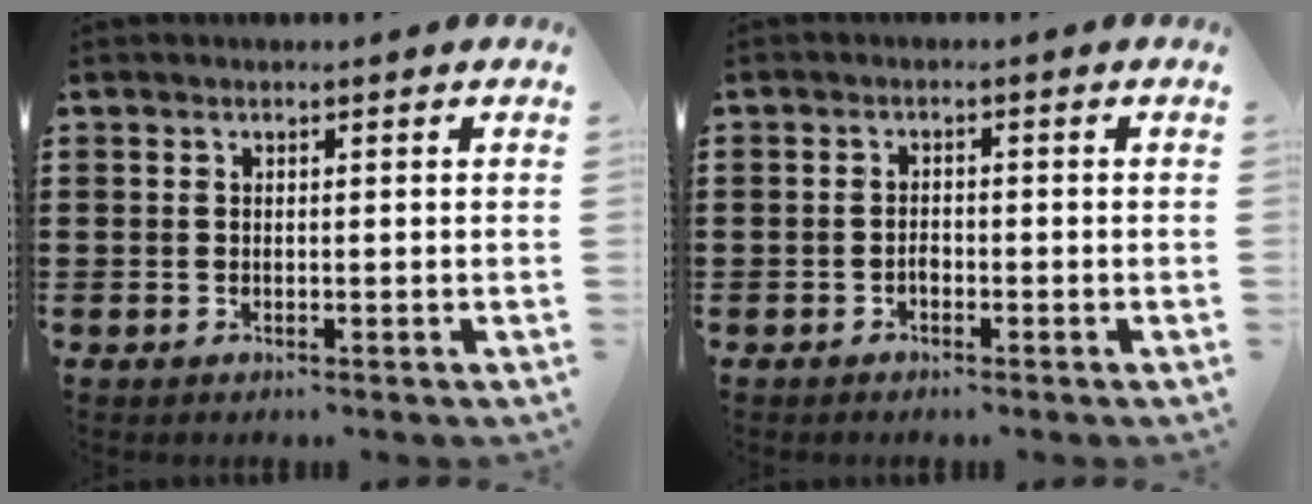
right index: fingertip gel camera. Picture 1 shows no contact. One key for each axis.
{"total": 1.3, "fx": -0.7, "fy": 0.8, "fz": 0.6, "tx": -0.016, "ty": -0.002, "tz": -0.014}